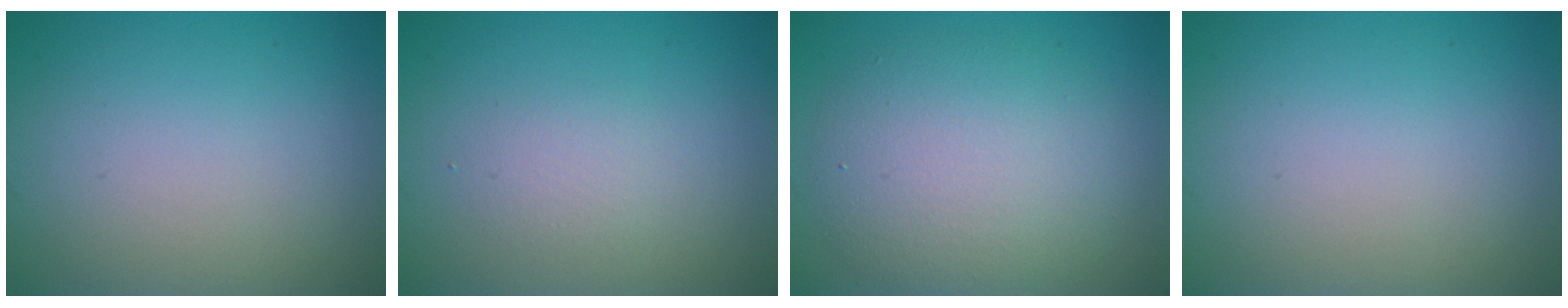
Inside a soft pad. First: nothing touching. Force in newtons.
{"total": 1.4, "press": 1.4, "slide": 0.1}
{"total": 6.3, "press": 6.3, "slide": 0.2}
{"total": 0.0}